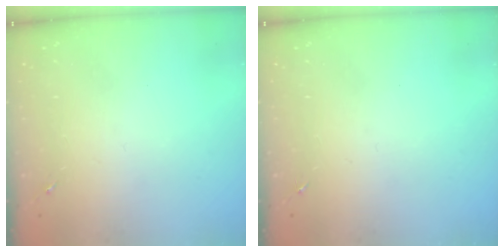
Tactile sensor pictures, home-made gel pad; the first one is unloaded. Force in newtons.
{"total": 0.0}